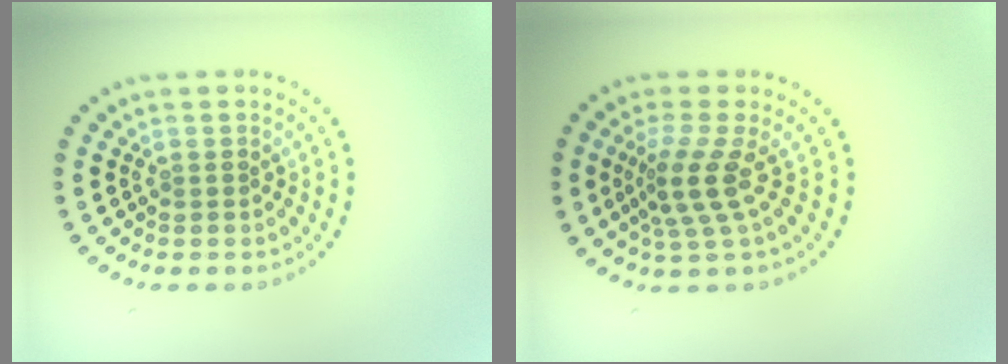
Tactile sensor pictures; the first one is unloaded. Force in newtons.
{"total": 3.4, "press": 2.4, "slide": 2.4}